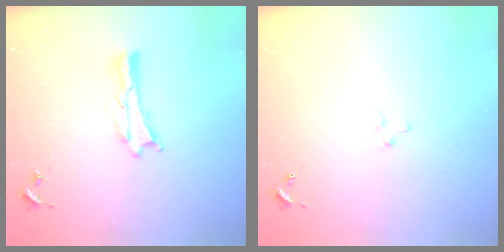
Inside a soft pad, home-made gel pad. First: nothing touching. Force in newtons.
{"total": 2.0, "press": 2.0, "slide": 0.2}